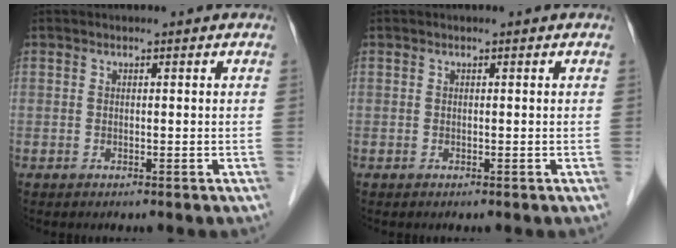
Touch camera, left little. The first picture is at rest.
{"total": 0.0}